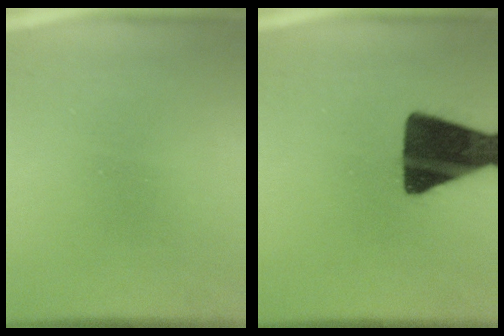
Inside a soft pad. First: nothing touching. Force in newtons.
{"total": 16.3}